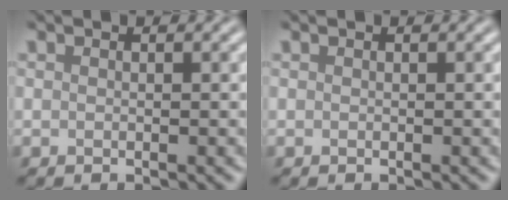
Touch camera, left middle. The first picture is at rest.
{"total": 0.0}